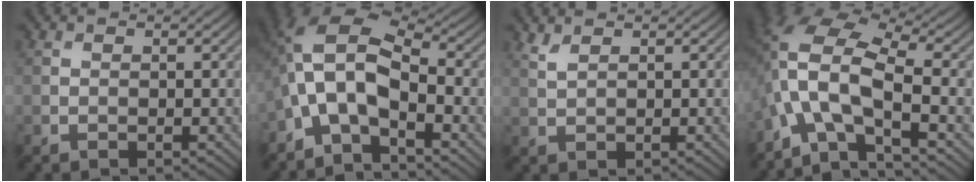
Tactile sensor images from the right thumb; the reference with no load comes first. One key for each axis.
{"total": 9.5, "fx": -2.9, "fy": 4.6, "fz": 7.8, "tx": -0.157, "ty": 0.011, "tz": -0.076}
{"total": 1.5, "fx": 1.2, "fy": 0.3, "fz": 0.8, "tx": -0.028, "ty": 0.002, "tz": 0.030}
{"total": 12.2, "fx": -3.5, "fy": 5.1, "fz": 10.5, "tx": -0.228, "ty": 0.000, "tz": -0.078}